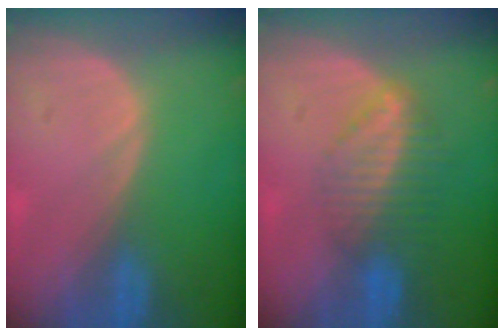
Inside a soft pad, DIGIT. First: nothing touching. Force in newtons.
{"total": 7.0, "press": 6.0, "slide": 3.6}